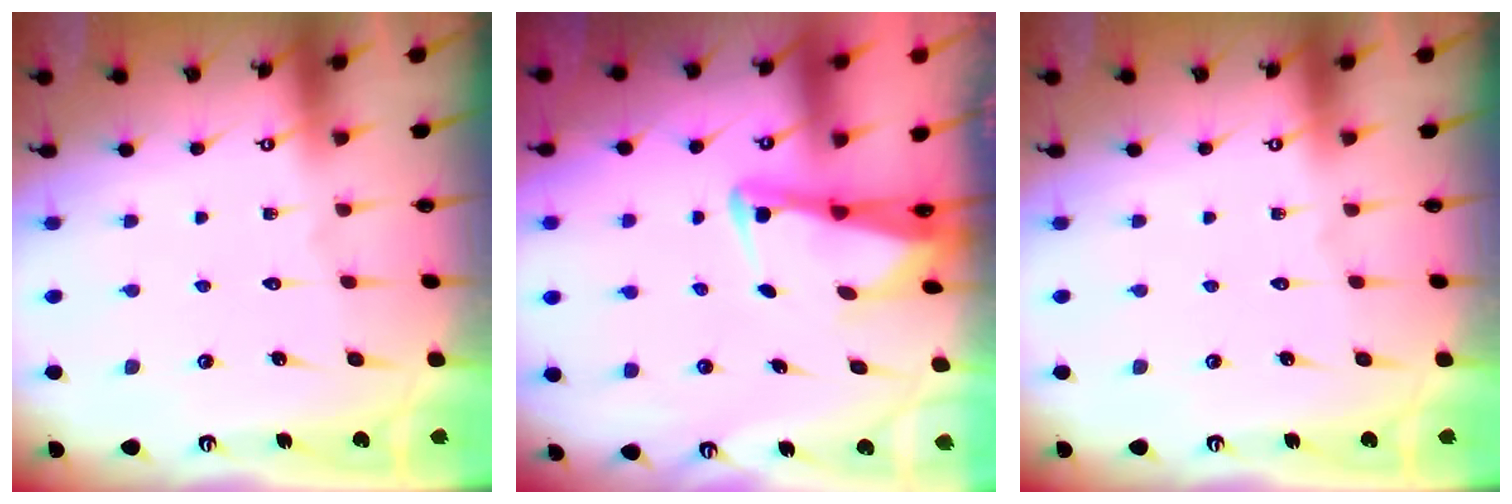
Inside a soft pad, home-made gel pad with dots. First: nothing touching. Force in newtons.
{"total": 3.8, "press": 3.7, "slide": 0.6}
{"total": 0.0}